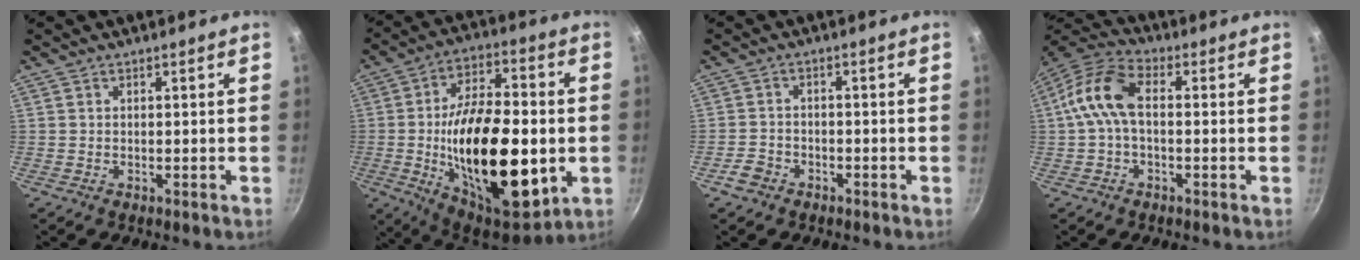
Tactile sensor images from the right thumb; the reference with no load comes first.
{"total": 28.9, "force": [-3.6, 13.8, 25.1], "torque": [-0.395, 0.007, -0.048]}
{"total": 3.6, "force": [-2.2, 2.5, 1.2], "torque": [-0.023, 0.026, -0.040]}
{"total": 10.2, "force": [0.1, 5.9, 8.3], "torque": [-0.161, 0.035, -0.015]}